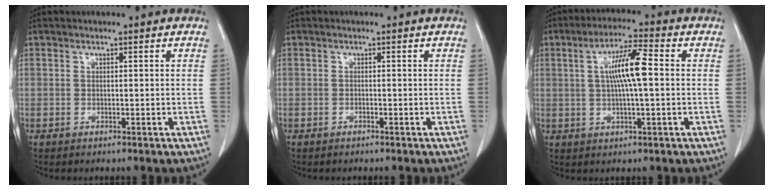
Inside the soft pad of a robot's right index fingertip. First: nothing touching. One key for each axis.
{"total": 0.0}
{"total": 8.0, "fx": 0.9, "fy": 0.8, "fz": 7.9, "tx": -0.147, "ty": 0.009, "tz": 0.011}